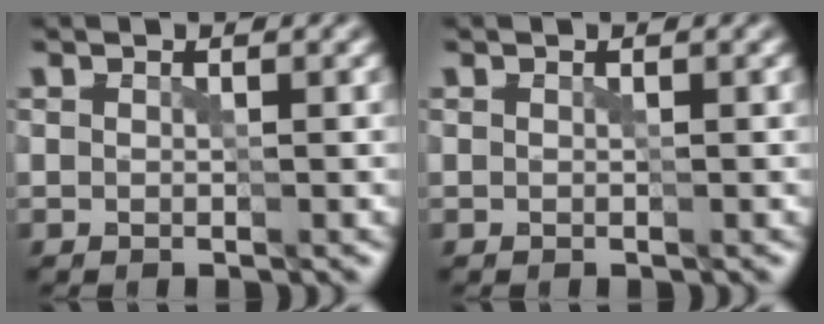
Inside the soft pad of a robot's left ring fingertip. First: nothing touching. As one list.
[{"total": 0.0}]